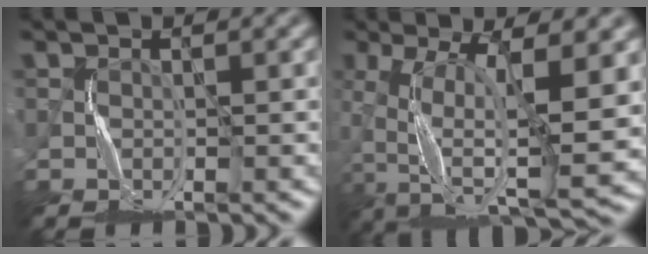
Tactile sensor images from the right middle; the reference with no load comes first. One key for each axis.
{"total": 11.6, "fx": -1.2, "fy": 3.7, "fz": 10.9, "tx": -0.193, "ty": -0.004, "tz": -0.012}